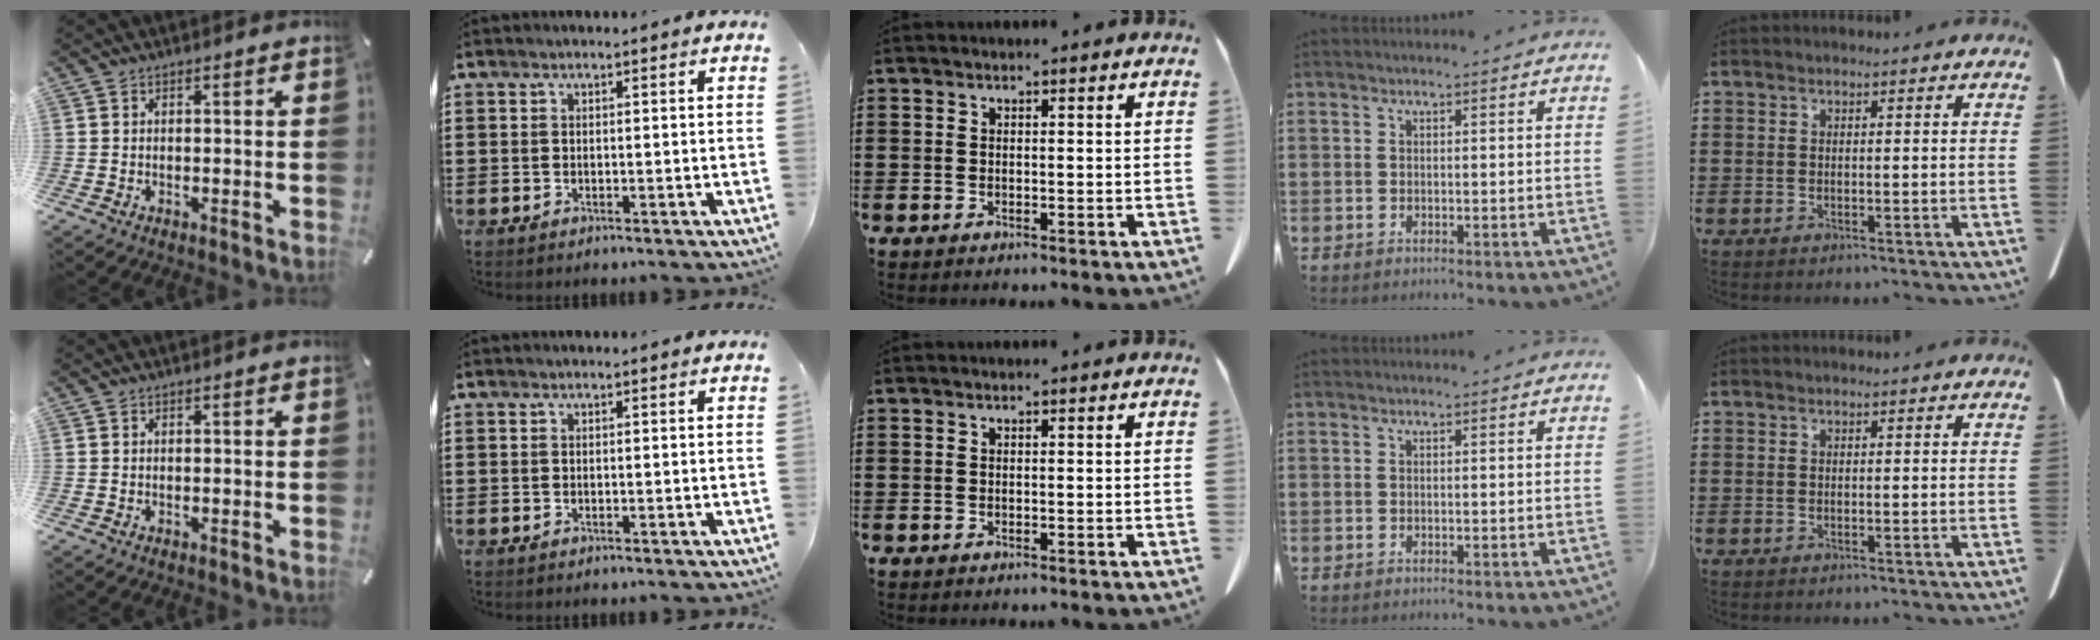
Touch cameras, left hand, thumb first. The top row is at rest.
{}